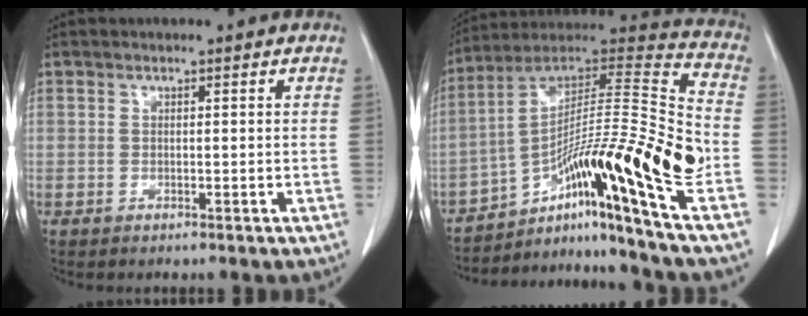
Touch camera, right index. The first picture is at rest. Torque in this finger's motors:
{"motor_torque": [1.58, -0.56, 0.53, 0.17]}